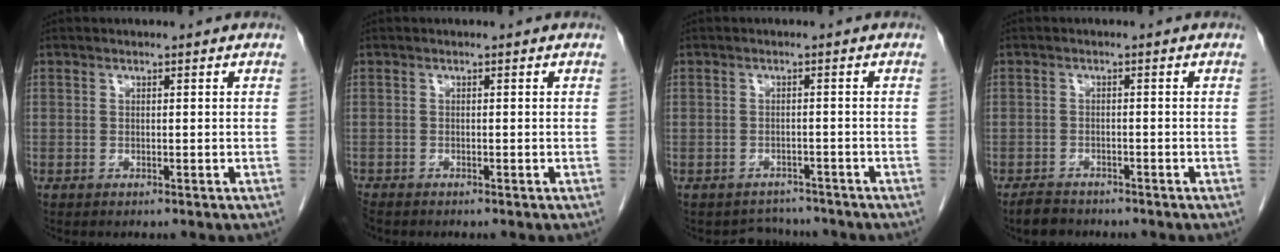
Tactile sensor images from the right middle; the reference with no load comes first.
{"total": 1.6, "force": [-1.5, 0.5, 0.4], "torque": [-0.012, -0.005, -0.026]}
{"total": 3.7, "force": [-3.3, 1.5, -0.6], "torque": [0.004, 0.007, -0.047]}
{"total": 3.3, "force": [-2.9, 1.3, 0.8], "torque": [-0.024, -0.005, -0.048]}